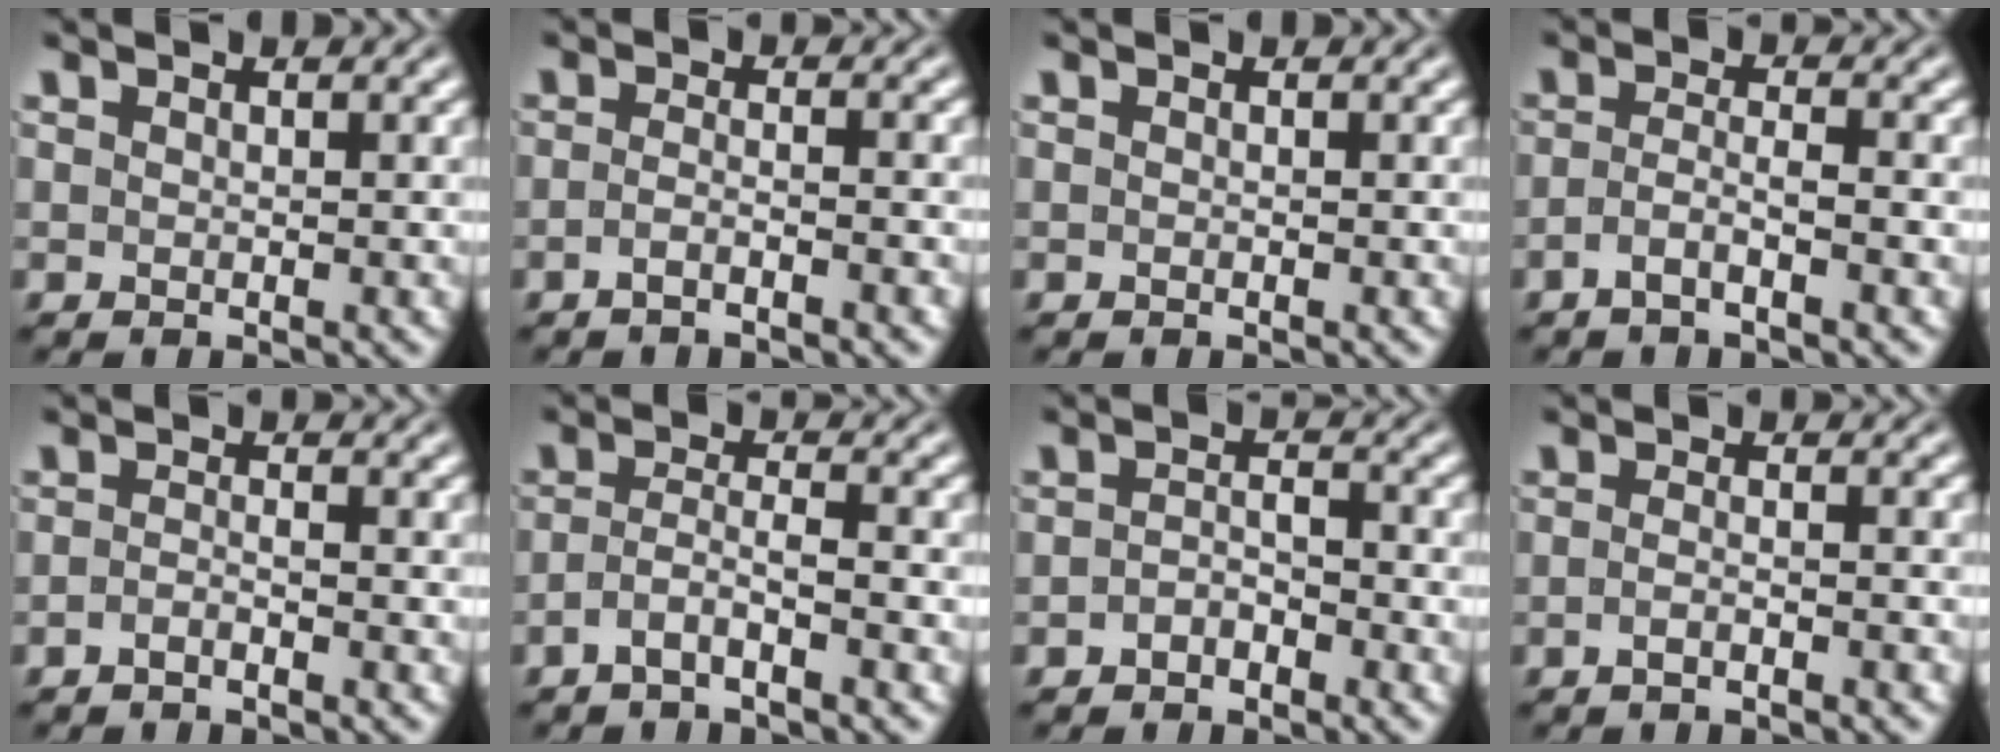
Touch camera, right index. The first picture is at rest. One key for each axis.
{"total": 2.3, "fx": -1.9, "fy": -0.7, "fz": 1.0, "tx": -0.020, "ty": -0.008, "tz": -0.032}
{"total": 0.0}
{"total": 2.5, "fx": -2.0, "fy": -0.2, "fz": 1.4, "tx": -0.026, "ty": -0.013, "tz": -0.030}
{"total": 1.6, "fx": -1.4, "fy": -0.4, "fz": 0.5, "tx": -0.005, "ty": -0.005, "tz": -0.026}
{"total": 2.6, "fx": -2.1, "fy": 0.1, "fz": 1.5, "tx": -0.027, "ty": -0.013, "tz": -0.033}
{"total": 2.0, "fx": -1.7, "fy": 0.6, "fz": 0.8, "tx": -0.005, "ty": -0.008, "tz": -0.027}
{"total": 1.9, "fx": -1.6, "fy": -0.5, "fz": 1.0, "tx": -0.021, "ty": -0.004, "tz": -0.028}